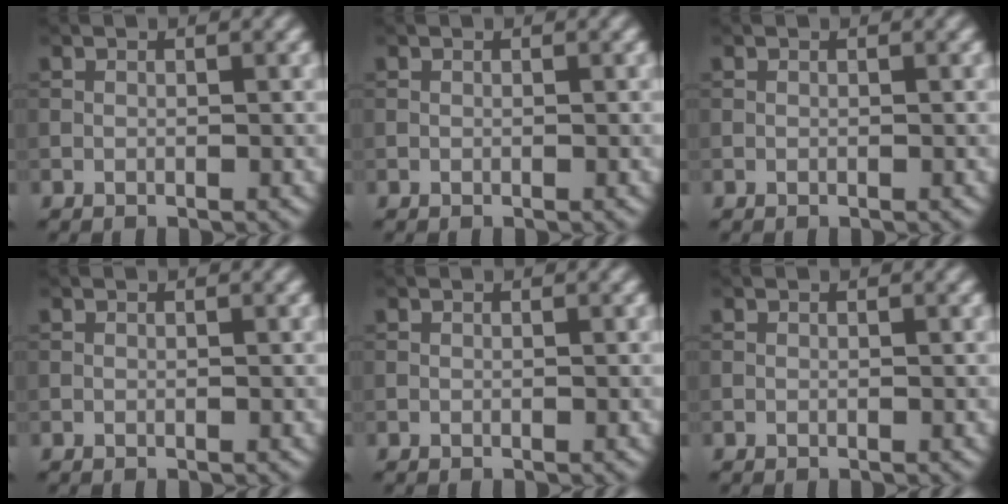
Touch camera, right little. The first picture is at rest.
{"total": 0.0}
{"total": 0.0}
{"total": 0.0}
{"total": 0.0}
{"total": 0.0}